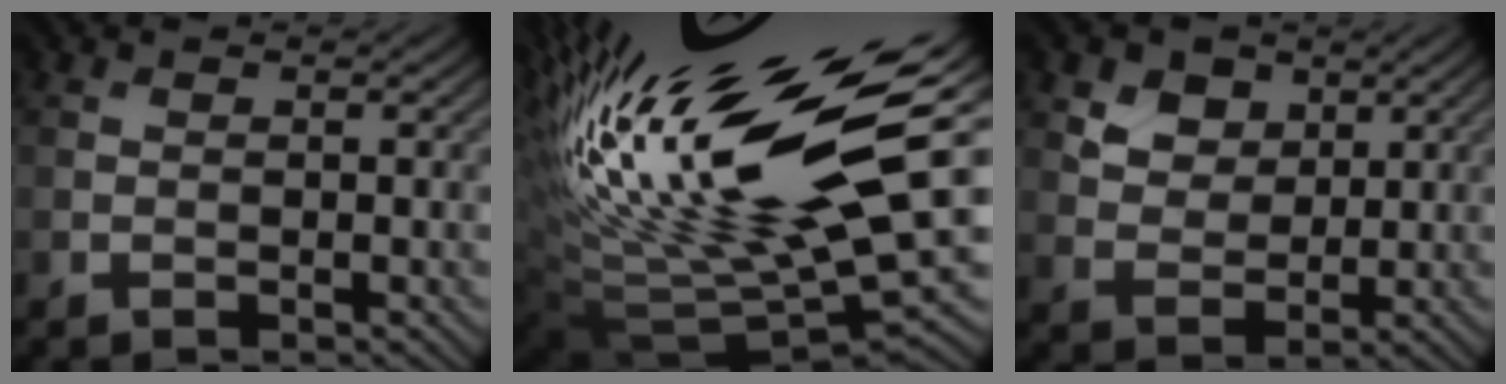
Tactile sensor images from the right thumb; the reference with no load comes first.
{"total": 21.5, "force": [5.7, 7.2, 19.5], "torque": [-0.399, -0.005, 0.103]}
{"total": 5.4, "force": [3.0, 3.8, 2.4], "torque": [-0.060, -0.017, 0.062]}